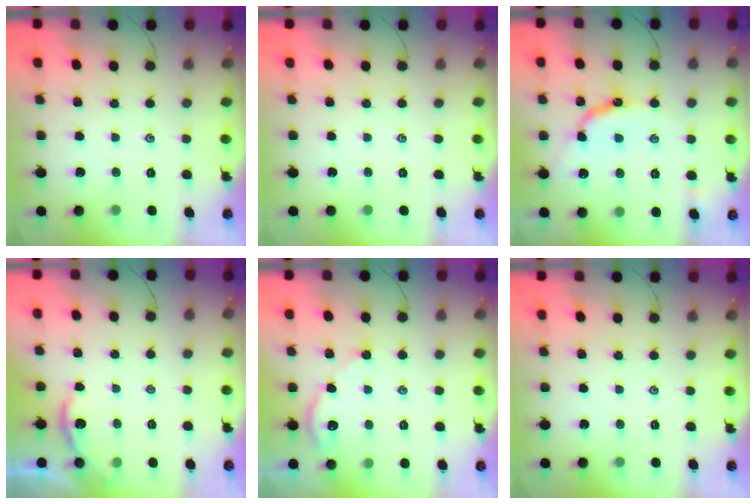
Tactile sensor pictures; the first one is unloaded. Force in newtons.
{"total": 0.0}
{"total": 9.7, "press": 9.6, "slide": 0.8}
{"total": 2.9, "press": 2.9, "slide": 0.1}
{"total": 3.8, "press": 3.7, "slide": 0.4}
{"total": 0.0}